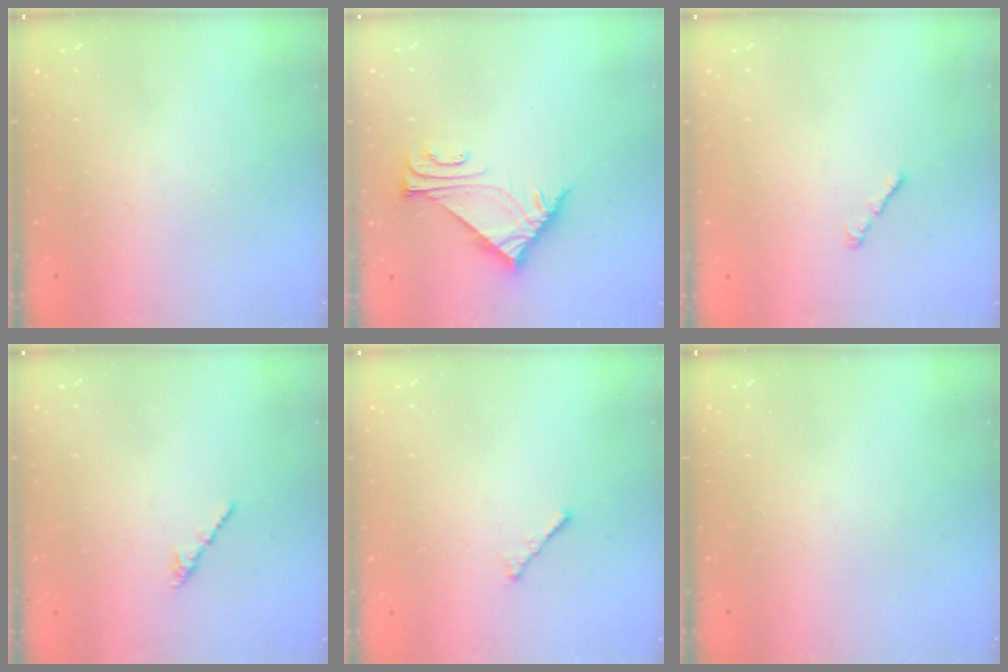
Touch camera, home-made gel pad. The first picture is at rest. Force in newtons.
{"total": 6.1, "press": 6.1, "slide": 0.3}
{"total": 1.0, "press": 0.9, "slide": 0.5}
{"total": 1.3, "press": 1.2, "slide": 0.4}
{"total": 1.9, "press": 1.8, "slide": 0.5}
{"total": 0.0}